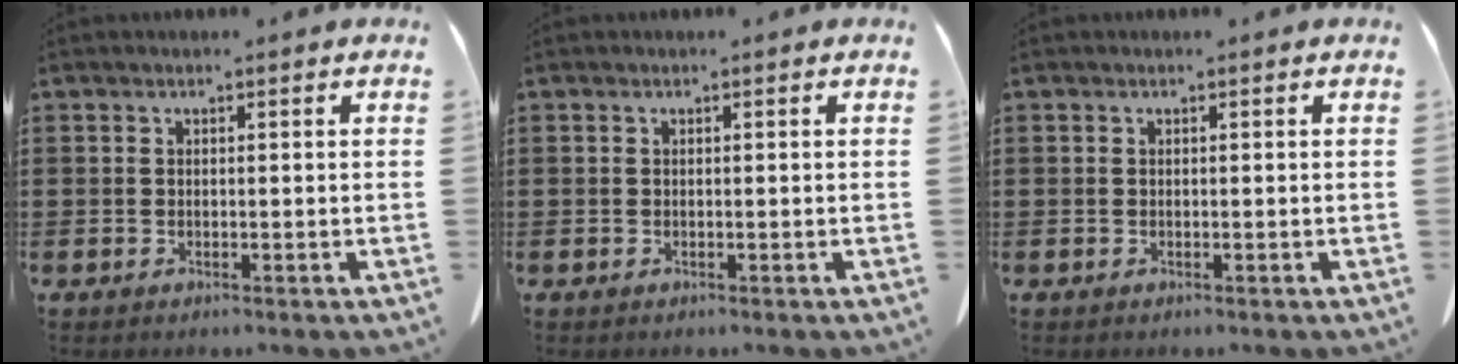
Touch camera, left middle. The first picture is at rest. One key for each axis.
{"total": 0.0}
{"total": 0.0}